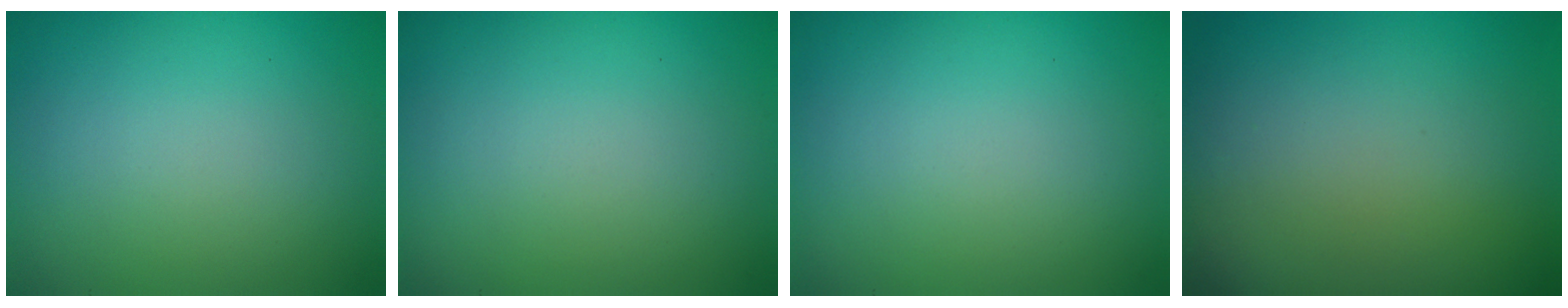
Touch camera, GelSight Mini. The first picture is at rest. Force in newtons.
{"total": 0.0}
{"total": 0.0}
{"total": 0.0}